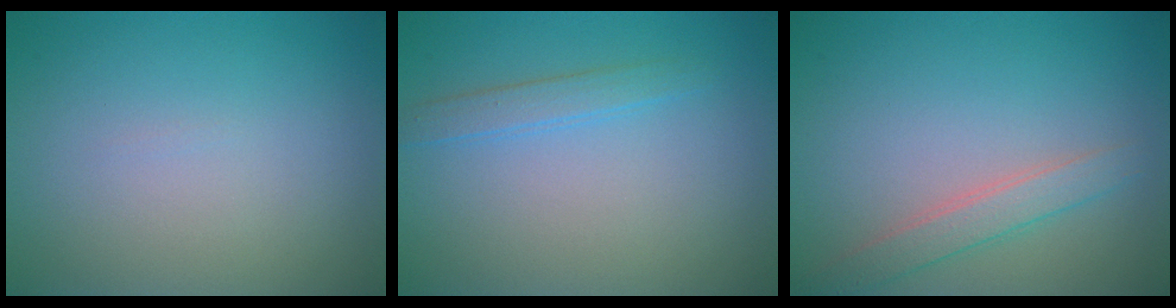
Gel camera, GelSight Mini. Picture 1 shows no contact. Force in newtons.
{"total": 1.7, "press": 1.7, "slide": 0.1}
{"total": 2.3, "press": 2.3, "slide": 0.1}